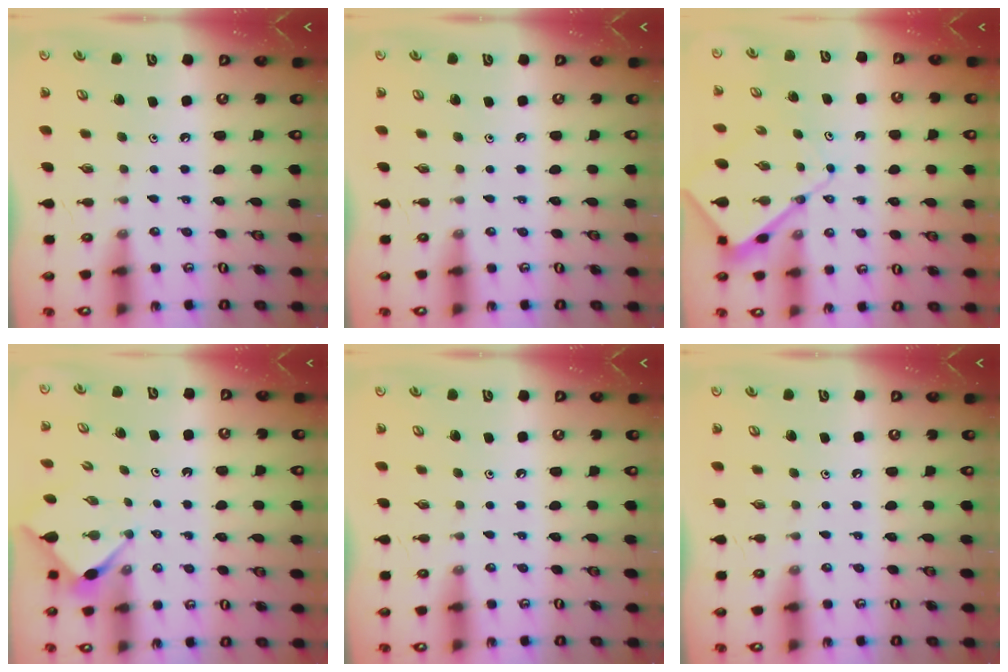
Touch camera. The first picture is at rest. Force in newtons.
{"total": 0.0}
{"total": 8.4, "press": 8.3, "slide": 0.9}
{"total": 2.8, "press": 2.8, "slide": 0.3}
{"total": 0.0}
{"total": 0.0}